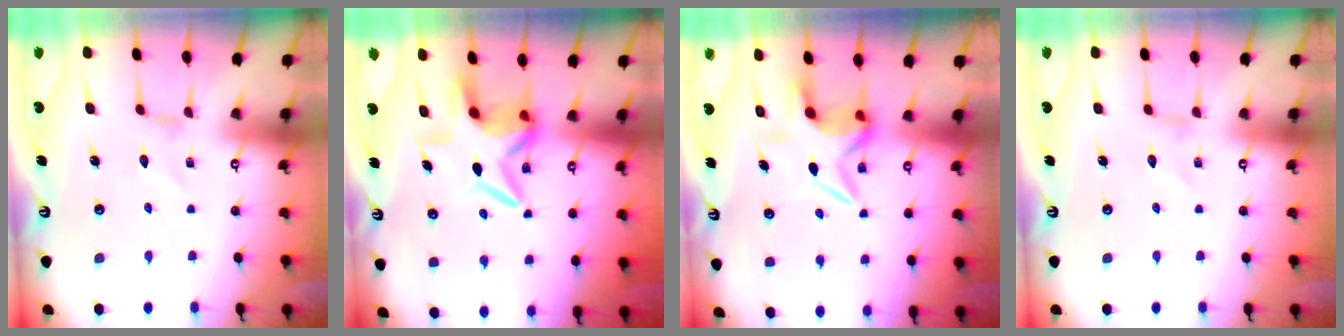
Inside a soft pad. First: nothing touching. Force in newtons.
{"total": 9.1, "press": 9.0, "slide": 1.1}
{"total": 6.8, "press": 6.6, "slide": 1.5}
{"total": 0.0}